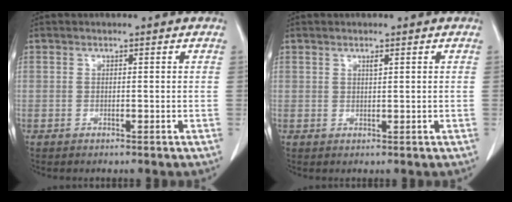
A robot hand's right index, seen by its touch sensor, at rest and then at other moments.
{"total": 0.6, "force": [0.4, 0.1, 0.5], "torque": [-0.012, -0.001, 0.007]}